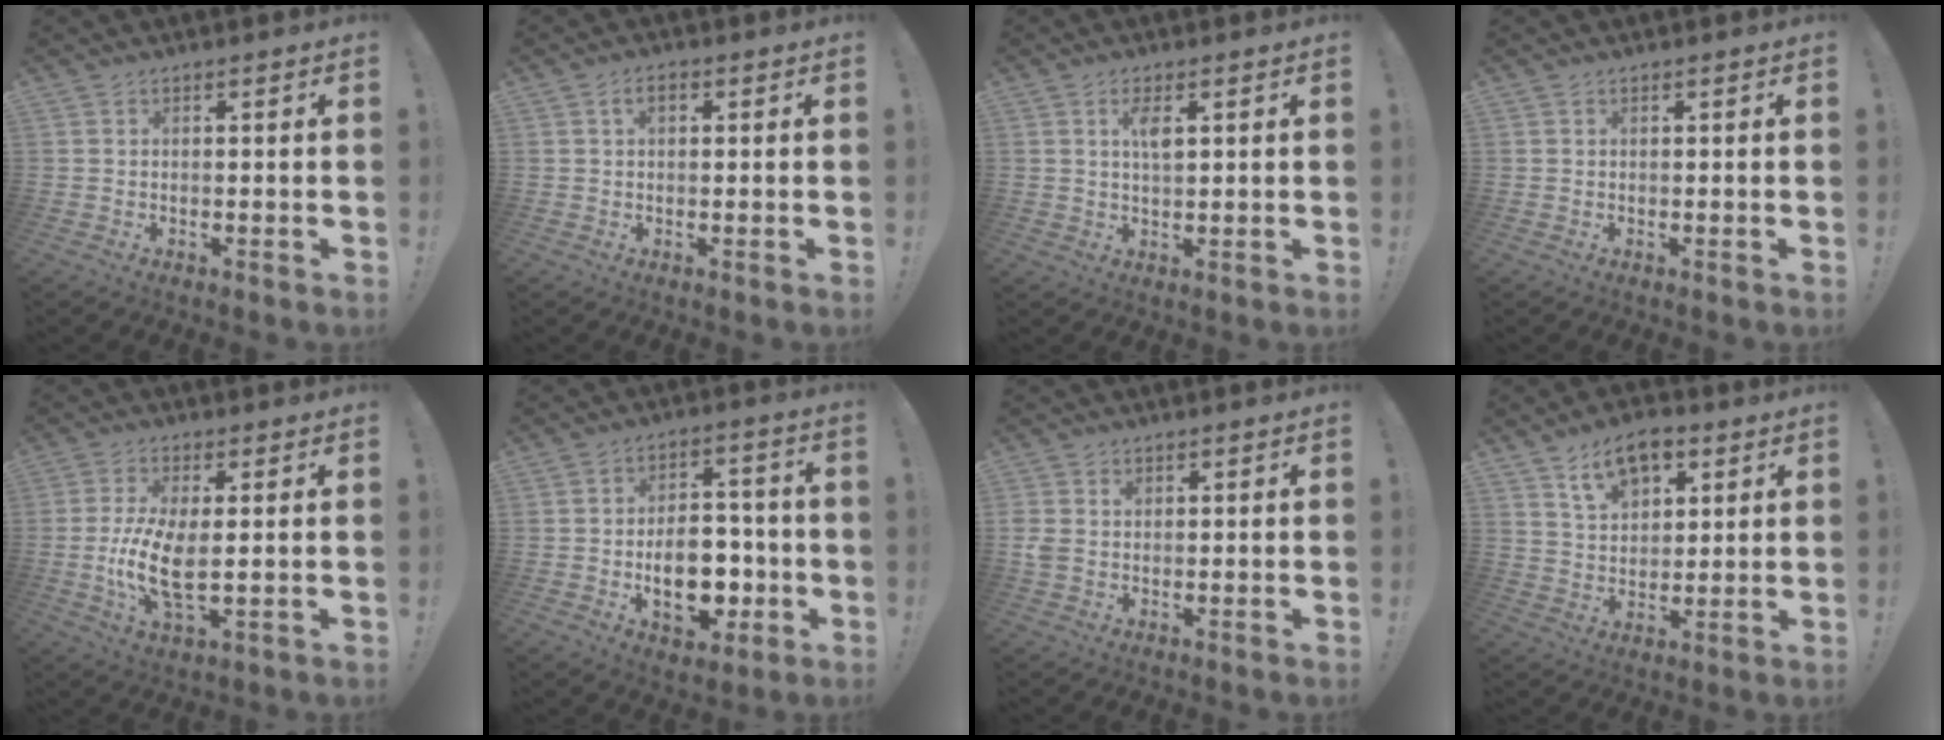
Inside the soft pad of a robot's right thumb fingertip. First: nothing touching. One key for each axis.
{"total": 2.5, "fx": 0.7, "fy": 1.4, "fz": 1.9, "tx": -0.035, "ty": 0.005, "tz": 0.010}
{"total": 4.3, "fx": 1.5, "fy": 1.7, "fz": 3.7, "tx": -0.066, "ty": 0.000, "tz": 0.022}
{"total": 0.0}
{"total": 11.4, "fx": -0.5, "fy": 4.6, "fz": 10.4, "tx": -0.205, "ty": -0.014, "tz": -0.009}
{"total": 14.9, "fx": -3.8, "fy": 9.7, "fz": 10.6, "tx": -0.153, "ty": 0.020, "tz": -0.058}
{"total": 2.9, "fx": 0.9, "fy": 2.3, "fz": 1.6, "tx": -0.018, "ty": -0.001, "tz": 0.016}
{"total": 11.2, "fx": 6.5, "fy": 6.9, "fz": 6.0, "tx": -0.085, "ty": -0.027, "tz": 0.120}